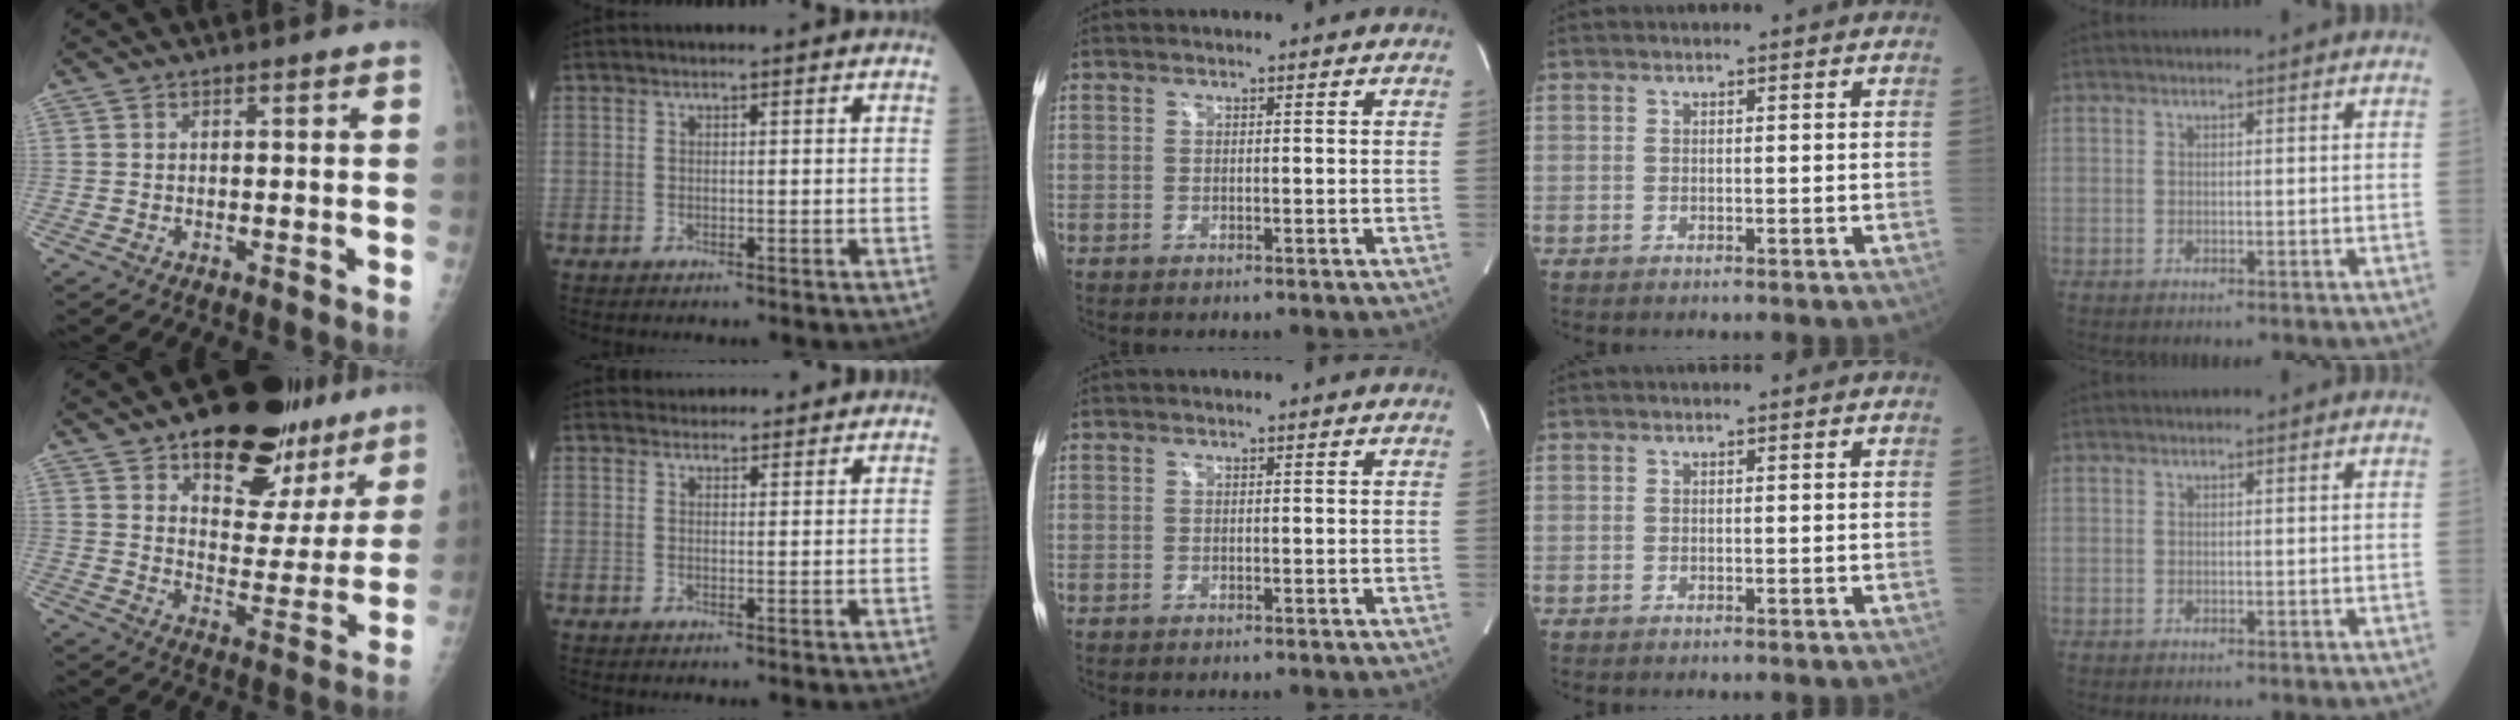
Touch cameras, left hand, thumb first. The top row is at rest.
{"thumb": {"total": 21.7, "force": [14.6, 11.2, 11.5], "torque": [-0.099, -0.071, 0.204]}, "index": {"total": 5.8, "force": [5.5, 1.6, 0.9], "torque": [-0.007, 0.026, 0.070]}}